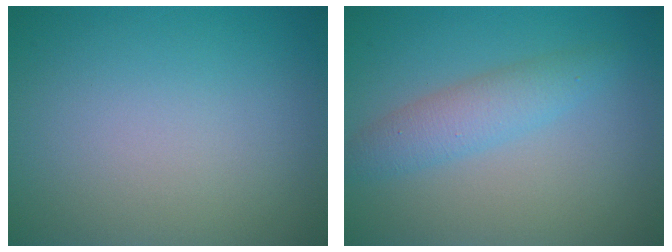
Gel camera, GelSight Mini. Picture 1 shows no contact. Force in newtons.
{"total": 2.9, "press": 2.9, "slide": 0.1}